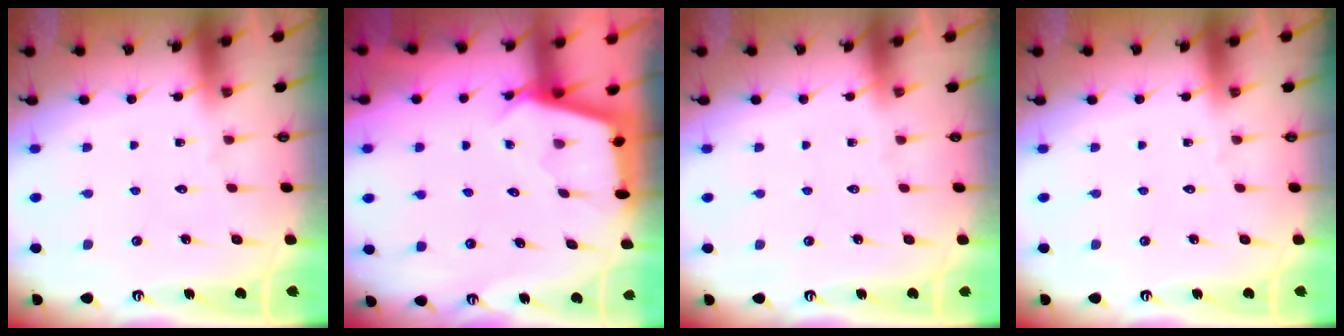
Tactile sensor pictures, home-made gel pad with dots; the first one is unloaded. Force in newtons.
{"total": 2.6, "press": 2.6, "slide": 0.5}
{"total": 0.0}
{"total": 0.0}